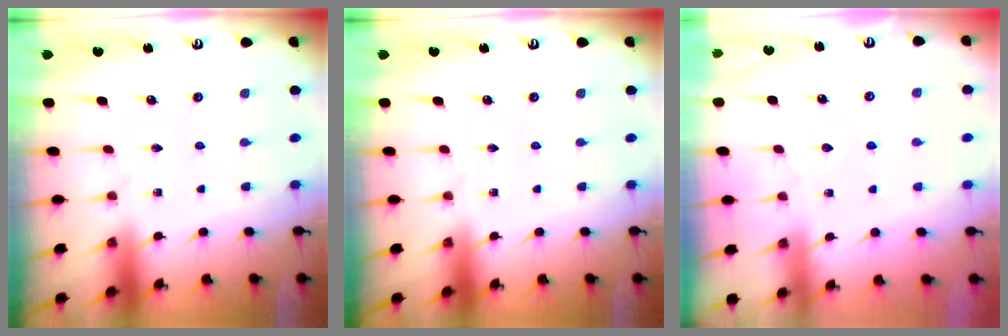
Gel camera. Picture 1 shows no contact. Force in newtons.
{"total": 0.0}
{"total": 2.5, "press": 2.4, "slide": 0.4}